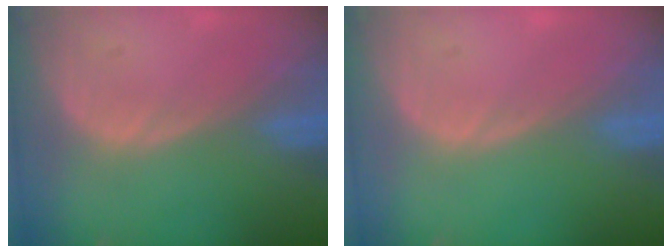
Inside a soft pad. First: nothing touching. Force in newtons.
{"total": 0.0}